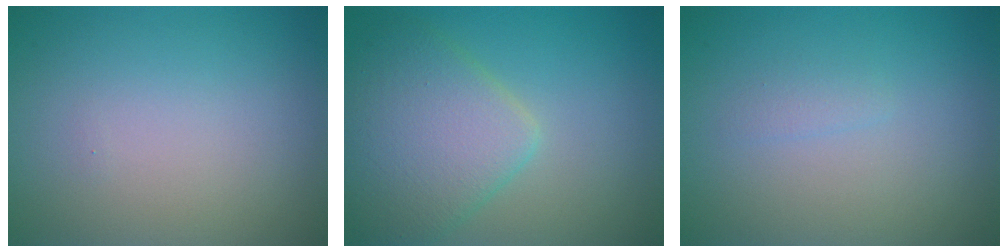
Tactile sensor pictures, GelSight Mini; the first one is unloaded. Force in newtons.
{"total": 6.0, "press": 6.0, "slide": 0.1}
{"total": 0.7, "press": 0.7, "slide": 0.0}